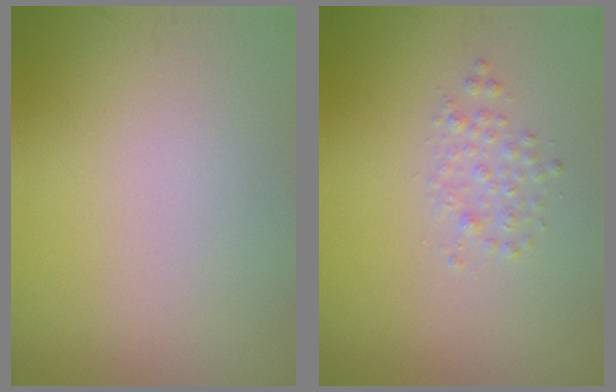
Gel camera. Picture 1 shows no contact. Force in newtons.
{"total": 1.4, "press": 1.4, "slide": 0.0}